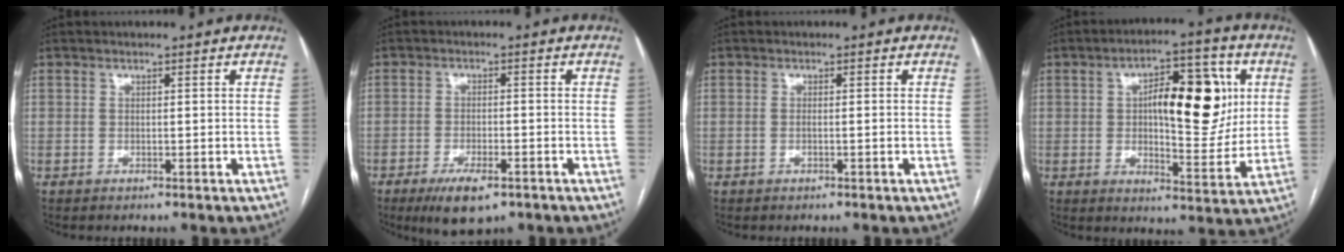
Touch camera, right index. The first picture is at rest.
{"total": 6.6, "force": [-4.1, 2.2, 4.7], "torque": [-0.082, -0.010, -0.060]}
{"total": 1.0, "force": [-0.2, 0.1, 1.0], "torque": [-0.019, 0.000, -0.001]}
{"total": 14.5, "force": [3.0, 5.4, 13.1], "torque": [-0.188, 0.023, 0.049]}